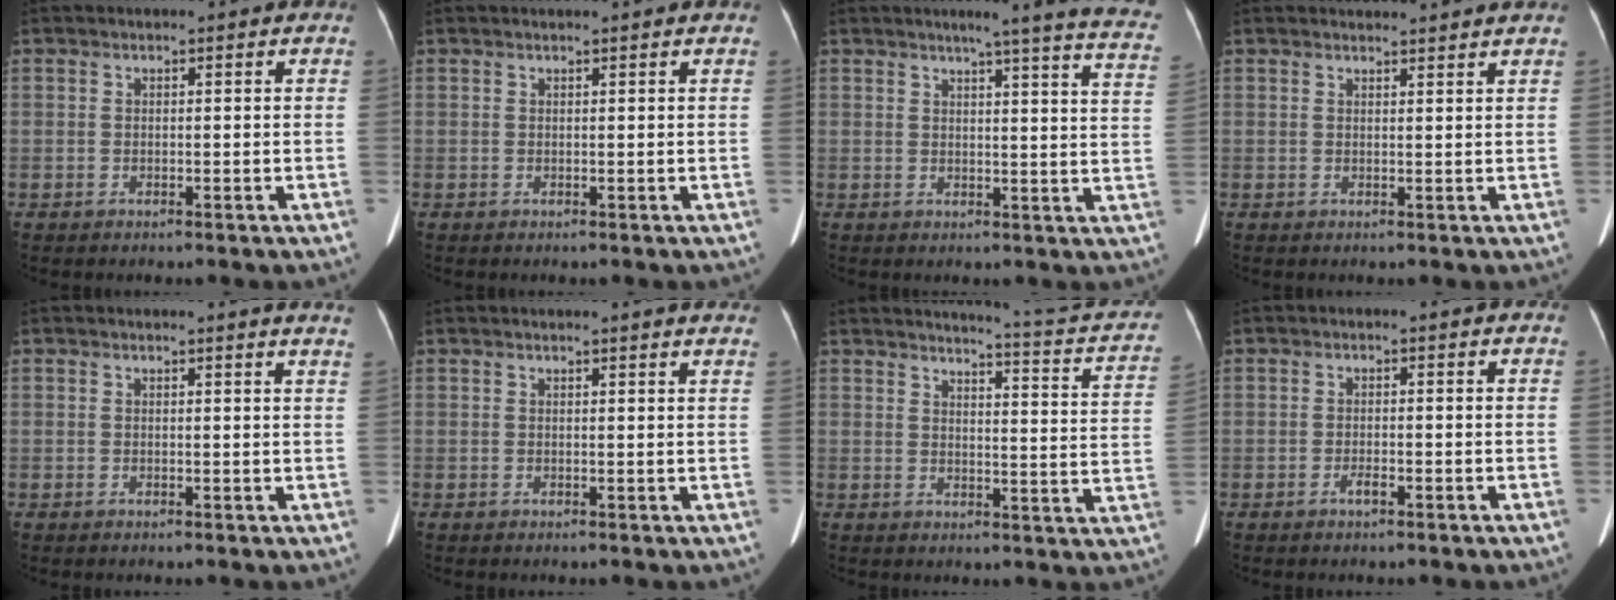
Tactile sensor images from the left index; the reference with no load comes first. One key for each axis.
{"total": 1.1, "fx": 1.1, "fy": -0.1, "fz": 0.3, "tx": -0.012, "ty": 0.014, "tz": 0.014}
{"total": 15.6, "fx": 13.3, "fy": -0.5, "fz": 8.2, "tx": -0.098, "ty": -0.053, "tz": 0.136}
{"total": 4.3, "fx": 4.2, "fy": -0.2, "fz": 0.7, "tx": -0.009, "ty": 0.011, "tz": 0.042}
{"total": 3.5, "fx": 3.3, "fy": -0.5, "fz": 1.2, "tx": -0.014, "ty": -0.012, "tz": 0.018}
{"total": 6.5, "fx": 6.0, "fy": 0.1, "fz": 2.4, "tx": -0.029, "ty": 0.007, "tz": 0.049}
{"total": 13.8, "fx": 12.8, "fy": 0.0, "fz": 5.0, "tx": -0.060, "ty": -0.067, "tz": 0.122}
{"total": 1.2, "fx": -0.9, "fy": 0.2, "fz": 0.7, "tx": -0.019, "ty": -0.004, "tz": -0.015}